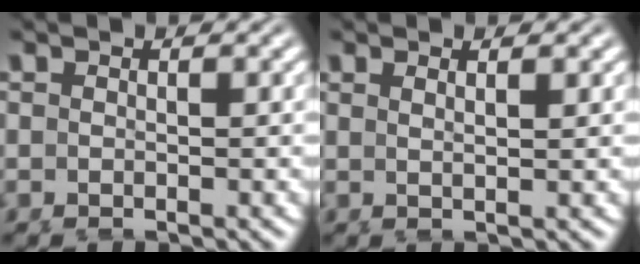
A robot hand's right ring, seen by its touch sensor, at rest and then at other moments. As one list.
[{"total": 1.0, "force": [0.6, -0.5, 0.6], "torque": [-0.011, -0.006, 0.014]}]